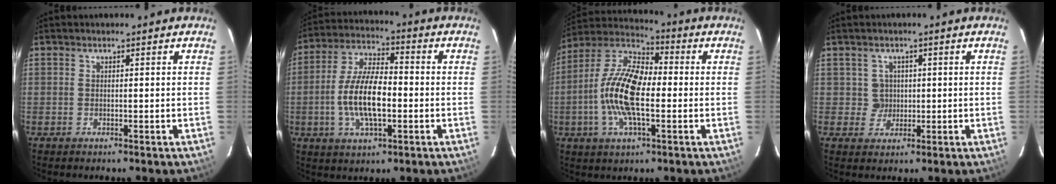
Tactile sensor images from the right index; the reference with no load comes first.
{"total": 12.4, "force": [-2.4, 4.9, 11.2], "torque": [-0.227, 0.002, -0.043]}
{"total": 15.5, "force": [-2.2, 6.4, 13.9], "torque": [-0.279, 0.008, -0.056]}
{"total": 3.2, "force": [0.5, 3.2, -0.1], "torque": [0.006, 0.013, 0.010]}